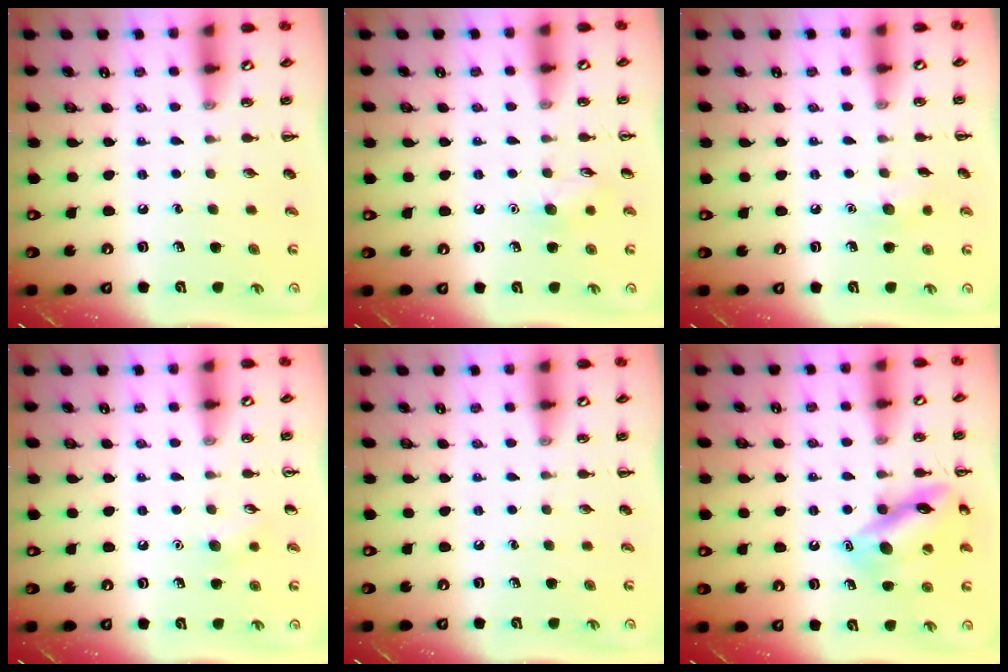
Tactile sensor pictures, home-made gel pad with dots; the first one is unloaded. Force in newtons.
{"total": 6.5, "press": 6.3, "slide": 1.6}
{"total": 6.1, "press": 5.9, "slide": 1.5}
{"total": 4.9, "press": 4.6, "slide": 1.4}
{"total": 0.0}
{"total": 14.9, "press": 14.9, "slide": 1.3}